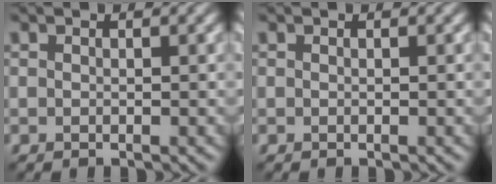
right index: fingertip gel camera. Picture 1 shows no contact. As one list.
[{"total": 0.0}]